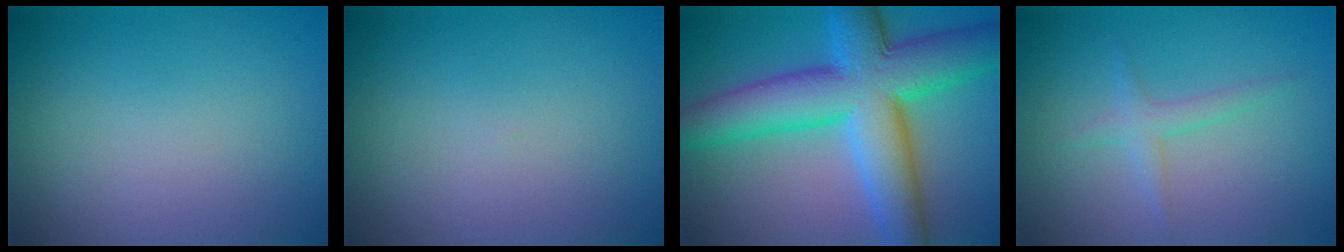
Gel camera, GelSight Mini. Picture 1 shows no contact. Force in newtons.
{"total": 0.0}
{"total": 11.5, "press": 11.5, "slide": 0.2}
{"total": 1.6, "press": 1.6, "slide": 0.1}